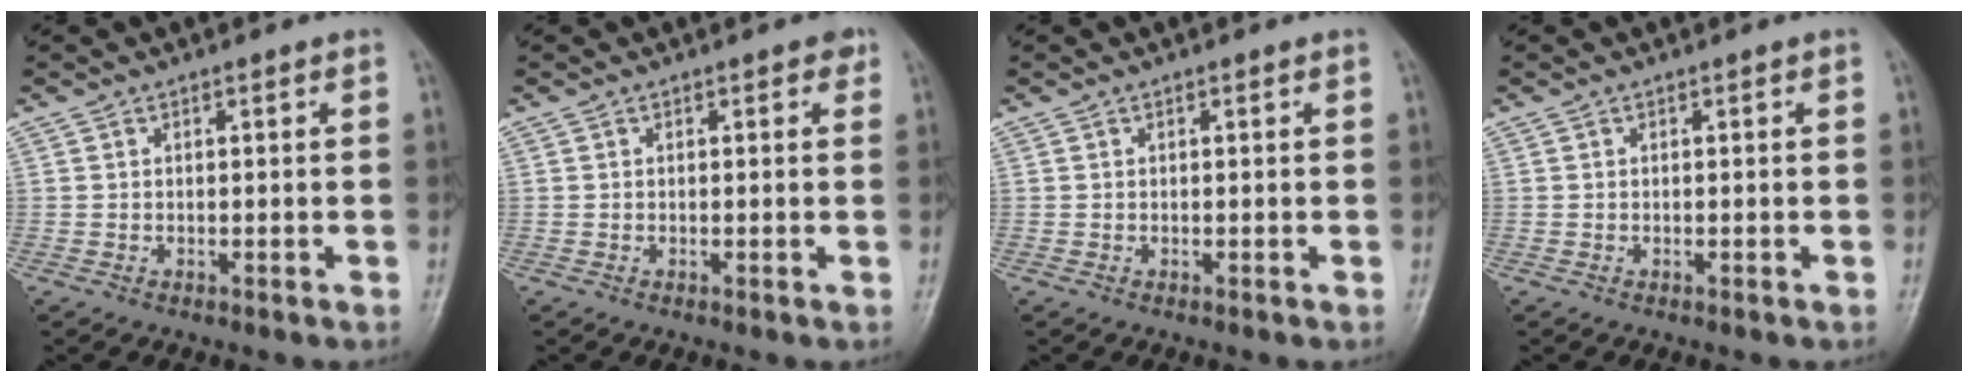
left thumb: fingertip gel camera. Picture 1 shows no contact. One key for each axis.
{"total": 1.2, "fx": 0.6, "fy": 0.7, "fz": 0.8, "tx": 0.001, "ty": 0.000, "tz": 0.002}
{"total": 0.0}
{"total": 0.0}